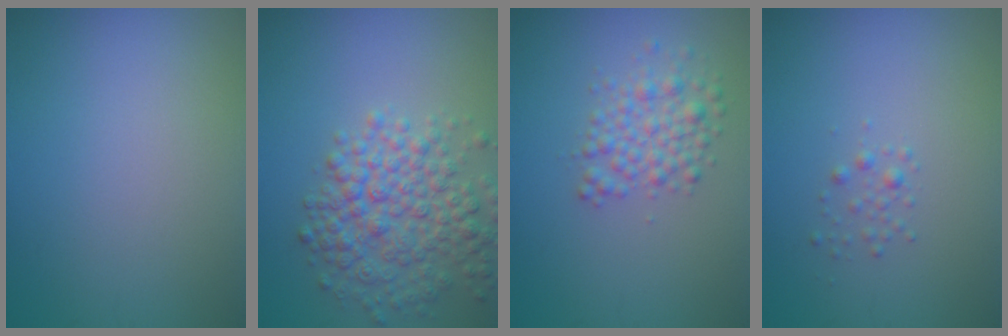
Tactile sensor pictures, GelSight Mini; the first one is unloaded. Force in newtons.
{"total": 5.7, "press": 5.7, "slide": 0.3}
{"total": 2.9, "press": 2.9, "slide": 0.1}
{"total": 0.9, "press": 0.9, "slide": 0.0}